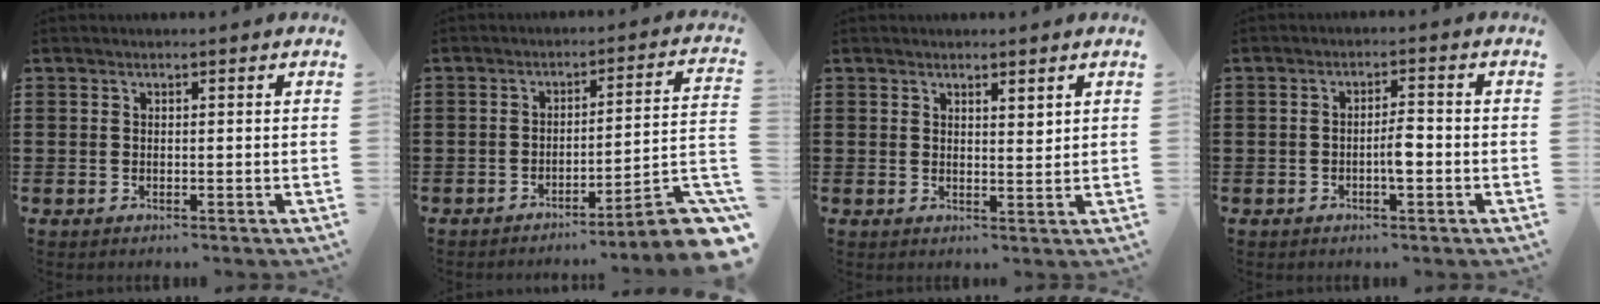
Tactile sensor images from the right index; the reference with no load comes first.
{"total": 6.0, "force": [-4.3, -0.2, 4.2], "torque": [-0.059, -0.026, -0.087]}
{"total": 1.7, "force": [1.5, 0.5, 0.6], "torque": [-0.007, 0.002, 0.026]}
{"total": 3.4, "force": [-1.0, 0.8, 3.2], "torque": [-0.064, 0.002, -0.021]}